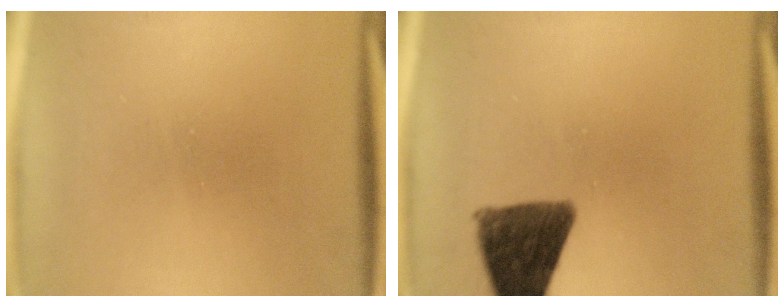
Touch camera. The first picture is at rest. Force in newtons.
{"total": 11.4}